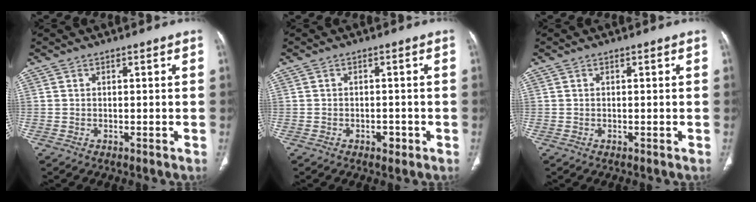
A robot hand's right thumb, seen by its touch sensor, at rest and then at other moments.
{"total": 1.9, "force": [-0.9, 1.3, 1.1], "torque": [-0.010, 0.003, -0.010]}
{"total": 0.0}